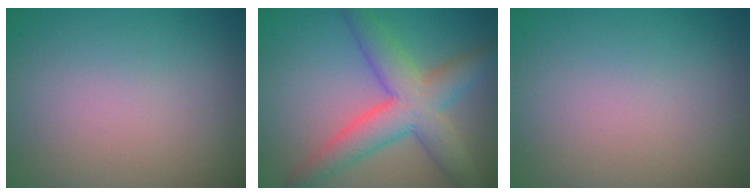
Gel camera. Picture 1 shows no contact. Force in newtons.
{"total": 6.6, "press": 6.6, "slide": 0.3}
{"total": 0.0}